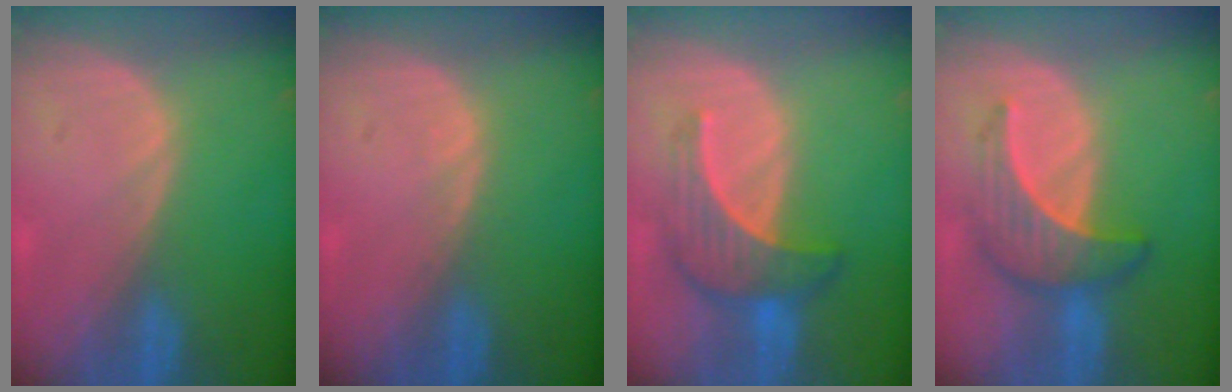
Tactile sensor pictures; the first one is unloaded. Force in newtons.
{"total": 0.5, "press": 0.5, "slide": 0.1}
{"total": 7.2, "press": 6.7, "slide": 2.8}
{"total": 6.5, "press": 6.4, "slide": 1.1}